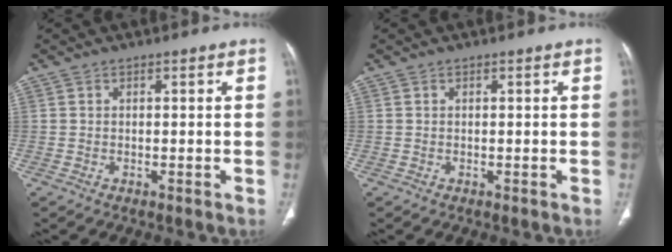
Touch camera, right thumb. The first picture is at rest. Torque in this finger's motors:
{"motor_torque": [0.11, 0.05, -0.08, 0.02, 0.00]}